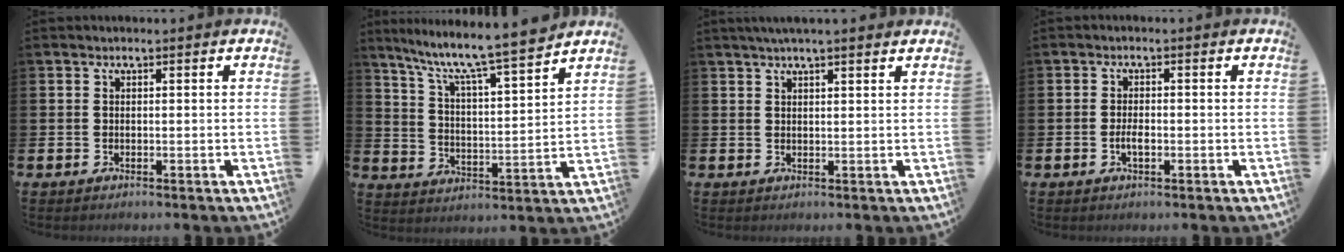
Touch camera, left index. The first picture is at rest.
{"total": 9.0, "force": [8.2, 0.1, 3.7], "torque": [-0.099, -0.065, 0.136]}
{"total": 2.9, "force": [2.6, 0.0, 1.3], "torque": [-0.026, -0.003, 0.046]}
{"total": 1.8, "force": [-0.5, 0.8, 1.6], "torque": [-0.026, 0.000, -0.011]}